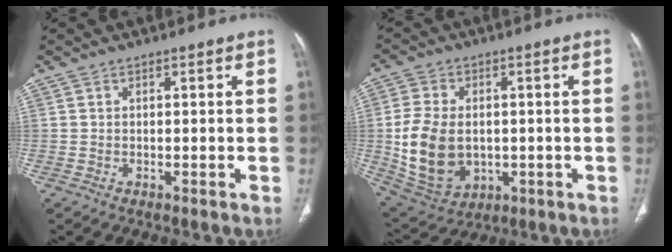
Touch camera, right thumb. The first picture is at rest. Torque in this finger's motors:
{"motor_torque": [-0.46, 1.19, 0.76, 0.72, 0.38]}